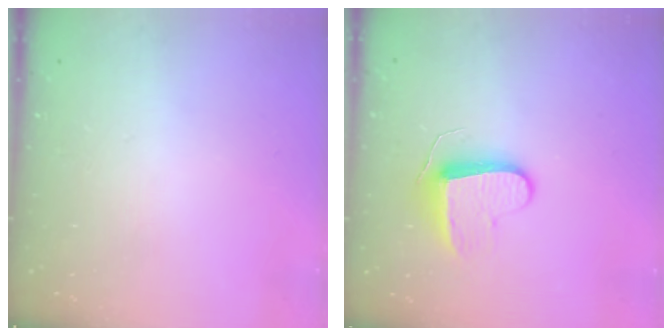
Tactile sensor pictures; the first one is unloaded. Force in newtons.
{"total": 8.9, "press": 8.9, "slide": 0.1}